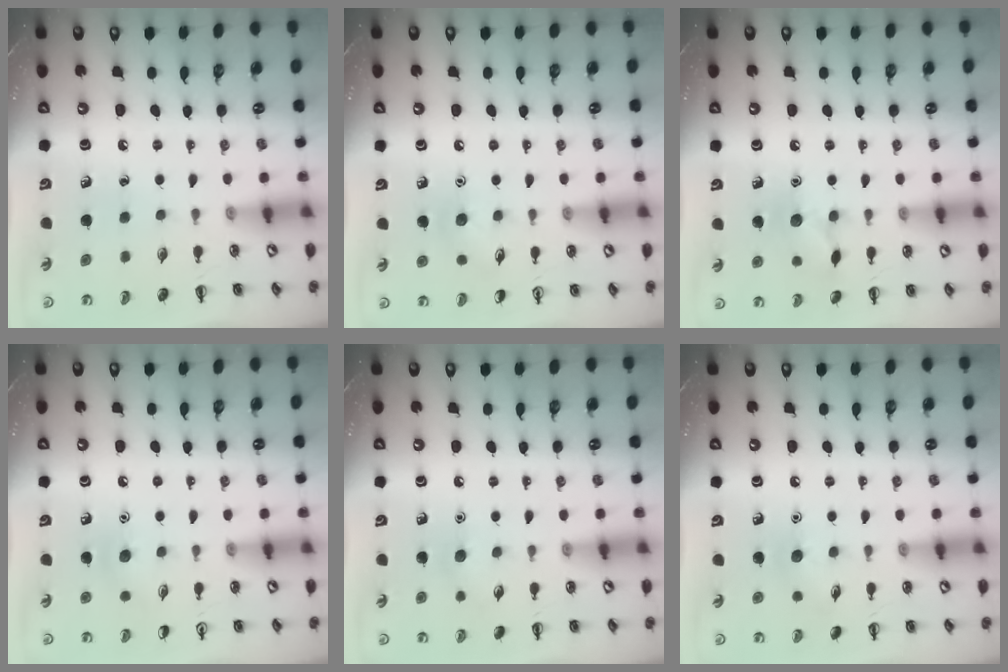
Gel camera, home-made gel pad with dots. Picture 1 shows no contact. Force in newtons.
{"total": 4.8, "press": 4.5, "slide": 1.5}
{"total": 9.3, "press": 9.3, "slide": 0.9}
{"total": 5.8, "press": 5.5, "slide": 1.7}
{"total": 4.9, "press": 4.8, "slide": 1.3}
{"total": 6.9, "press": 6.6, "slide": 1.9}